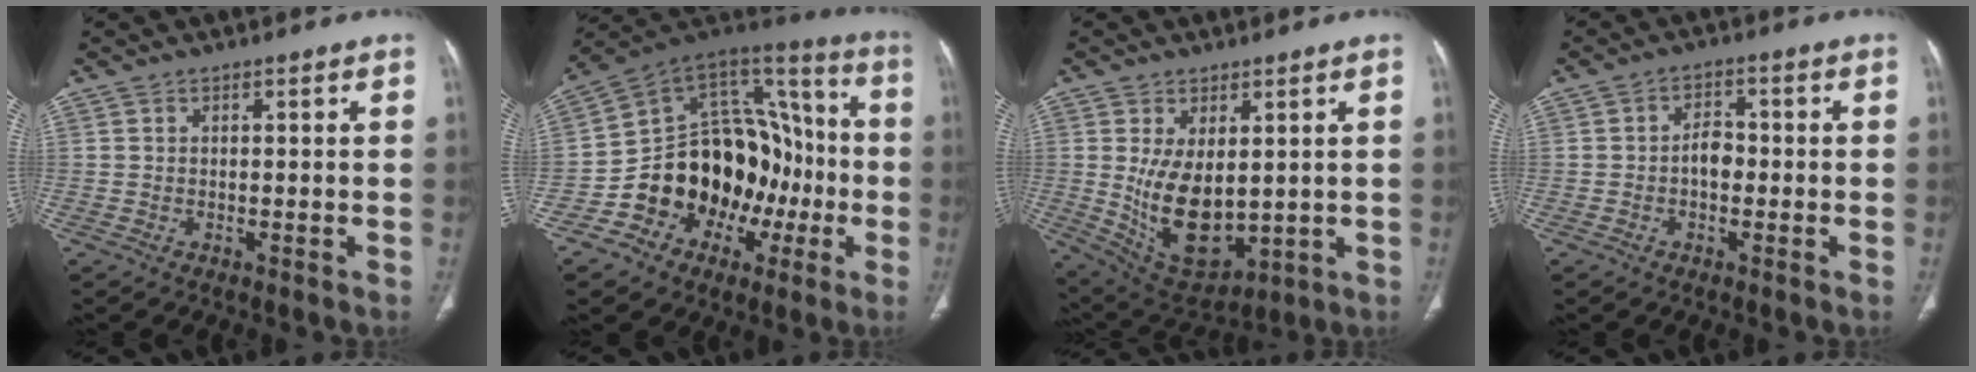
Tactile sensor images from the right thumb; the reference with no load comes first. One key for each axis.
{"total": 24.2, "fx": -5.7, "fy": 17.9, "fz": 15.2, "tx": -0.179, "ty": 0.089, "tz": -0.078}
{"total": 12.9, "fx": 0.8, "fy": 7.3, "fz": 10.6, "tx": -0.167, "ty": -0.017, "tz": 0.046}
{"total": 3.7, "fx": -0.7, "fy": 2.4, "fz": 2.7, "tx": -0.030, "ty": 0.015, "tz": -0.018}